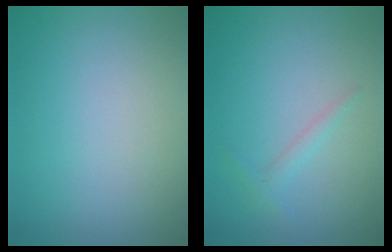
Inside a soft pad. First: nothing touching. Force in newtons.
{"total": 1.1, "press": 1.1, "slide": 0.0}